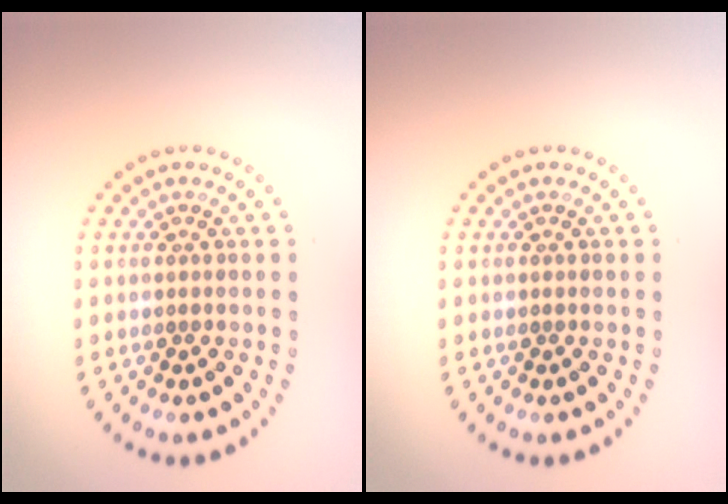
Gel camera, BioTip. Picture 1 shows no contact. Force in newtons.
{"total": 0.0}